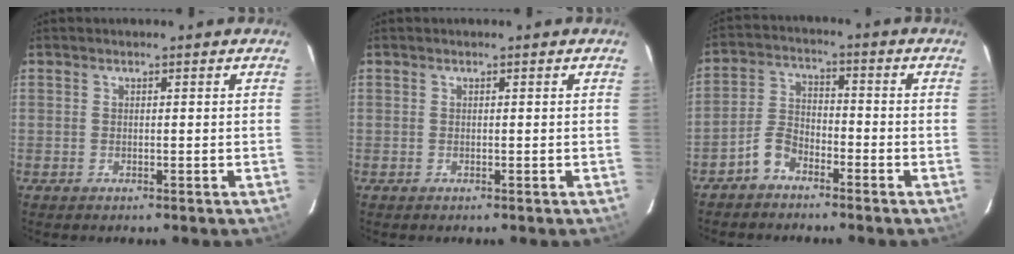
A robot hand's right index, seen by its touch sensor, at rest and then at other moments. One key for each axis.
{"total": 0.0}
{"total": 5.2, "fx": -3.6, "fy": 2.9, "fz": 2.4, "tx": -0.062, "ty": 0.013, "tz": -0.075}